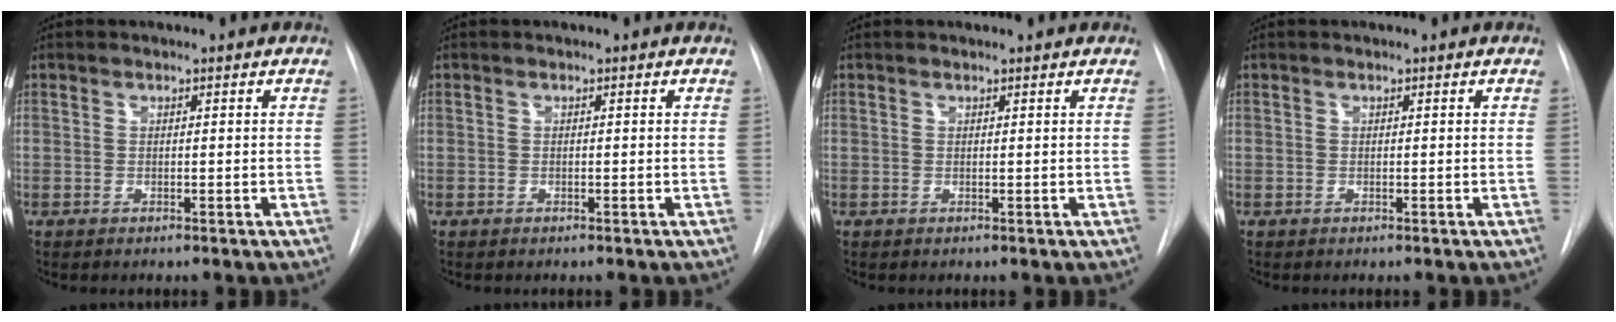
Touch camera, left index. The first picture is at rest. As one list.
[{"total": 0.0}, {"total": 1.2, "force": [1.2, 0.2, 0.2], "torque": [-0.009, 0.012, 0.014]}, {"total": 0.0}]